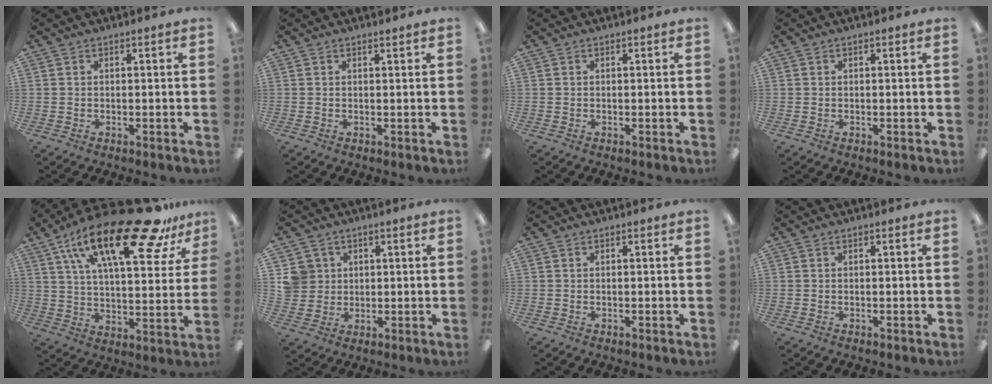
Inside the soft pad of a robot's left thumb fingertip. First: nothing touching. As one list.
[{"total": 0.6, "force": [0.6, 0.1, 0.2], "torque": [-0.004, -0.001, 0.012]}, {"total": 0.0}, {"total": 0.0}, {"total": 27.1, "force": [16.8, 9.7, 19.0], "torque": [-0.300, -0.093, 0.271]}, {"total": 6.4, "force": [1.8, 6.0, 1.0], "torque": [-0.024, 0.007, 0.038]}, {"total": 0.0}, {"total": 0.0}]